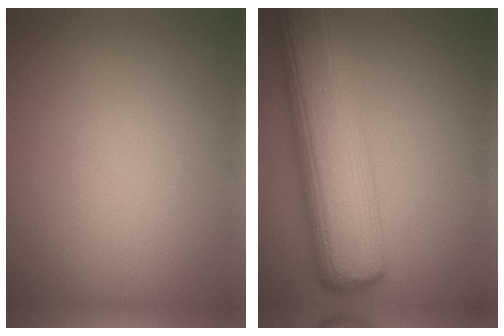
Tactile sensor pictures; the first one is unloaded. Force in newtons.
{"total": 10.9, "press": 10.8, "slide": 0.3}